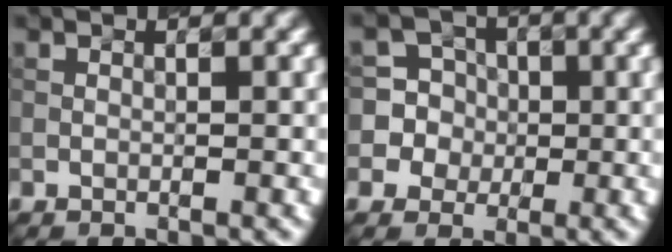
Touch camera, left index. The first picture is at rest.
{"total": 6.7, "force": [0.6, 6.6, 1.0], "torque": [-0.034, 0.032, 0.011]}